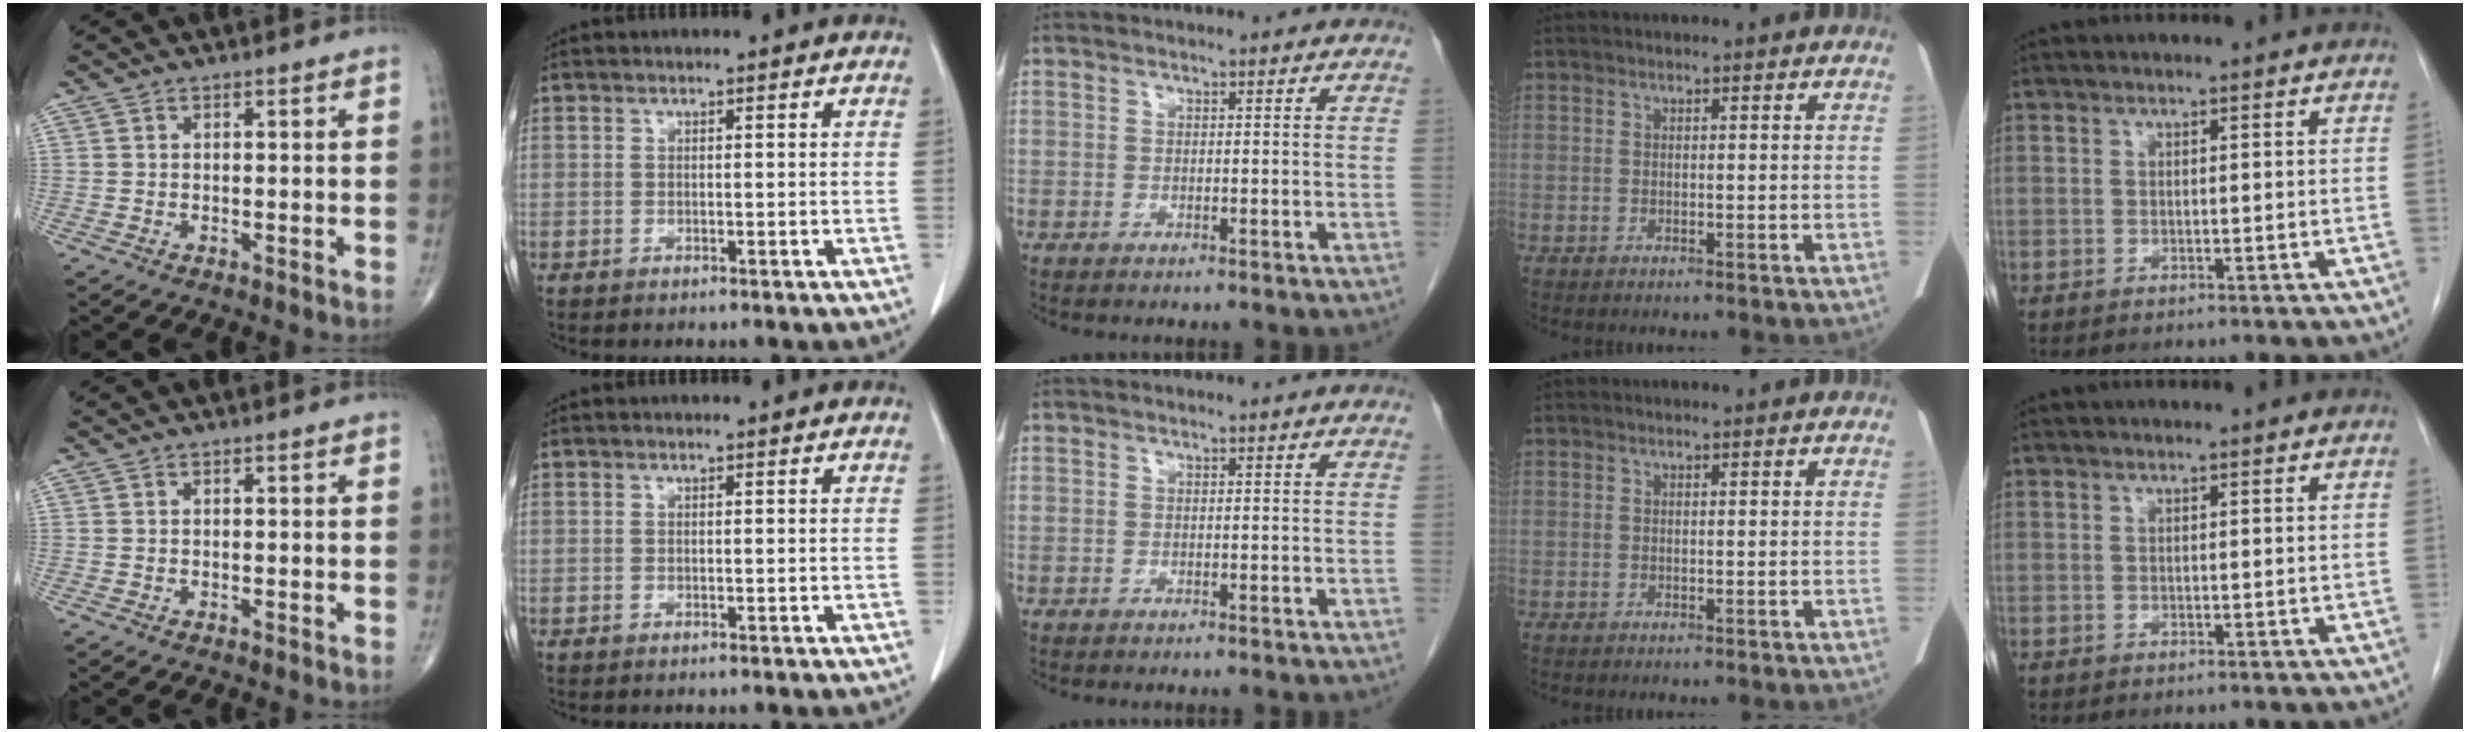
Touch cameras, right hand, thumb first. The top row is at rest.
{}